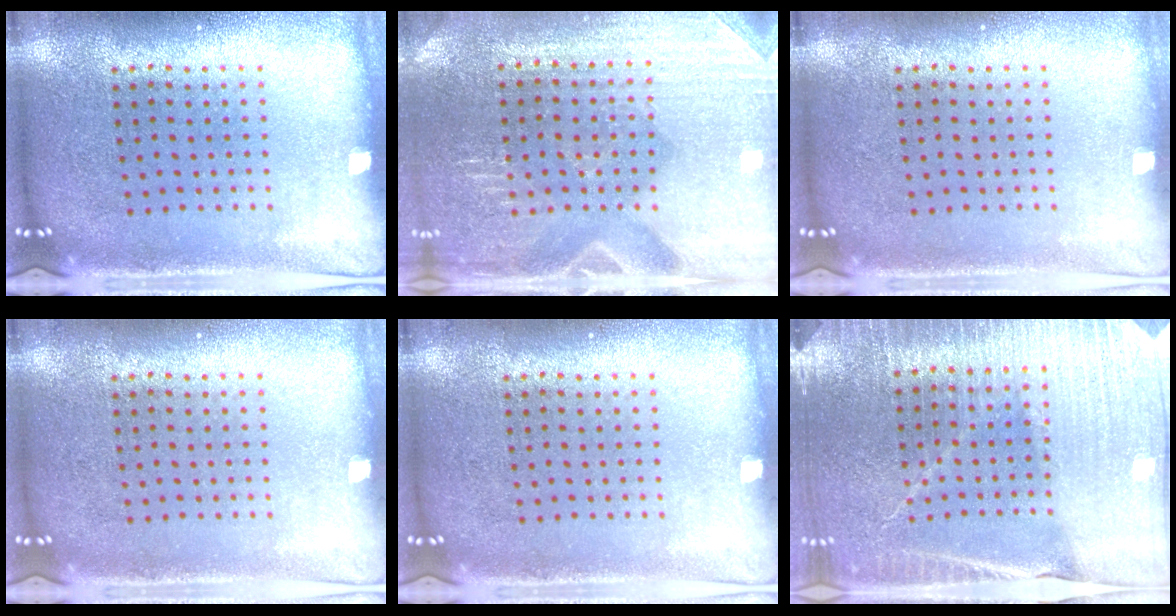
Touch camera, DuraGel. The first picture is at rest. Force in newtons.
{"total": 3.0, "press": 3.0, "slide": 0.2}
{"total": 0.0}
{"total": 0.0}
{"total": 0.0}
{"total": 3.4, "press": 3.3, "slide": 0.7}